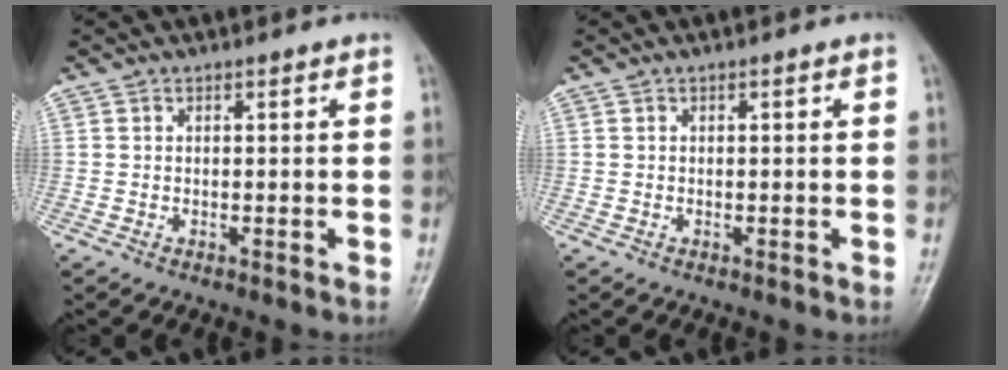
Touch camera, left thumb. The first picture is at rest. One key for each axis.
{"total": 0.0}